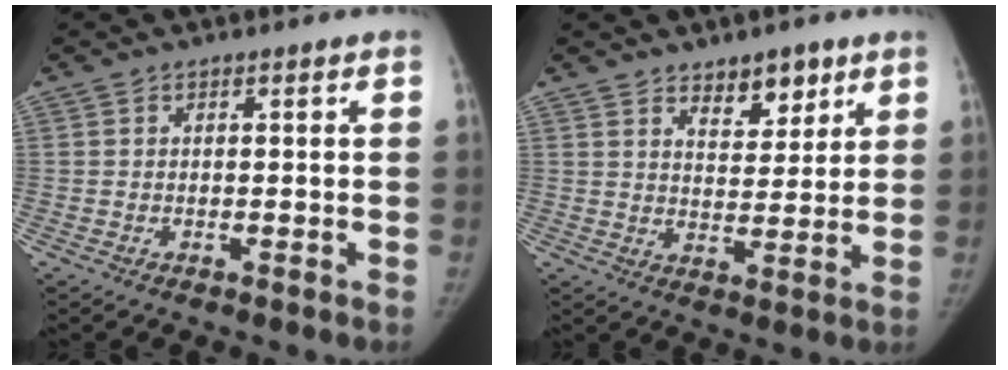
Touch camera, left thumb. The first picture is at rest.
{"total": 7.0, "force": [4.6, 3.7, 3.7], "torque": [-0.022, -0.032, 0.073]}